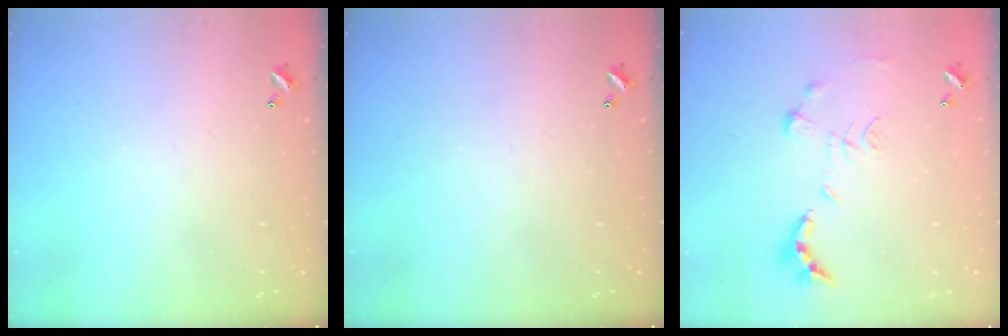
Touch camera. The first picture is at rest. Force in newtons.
{"total": 0.0}
{"total": 1.1, "press": 1.0, "slide": 0.4}